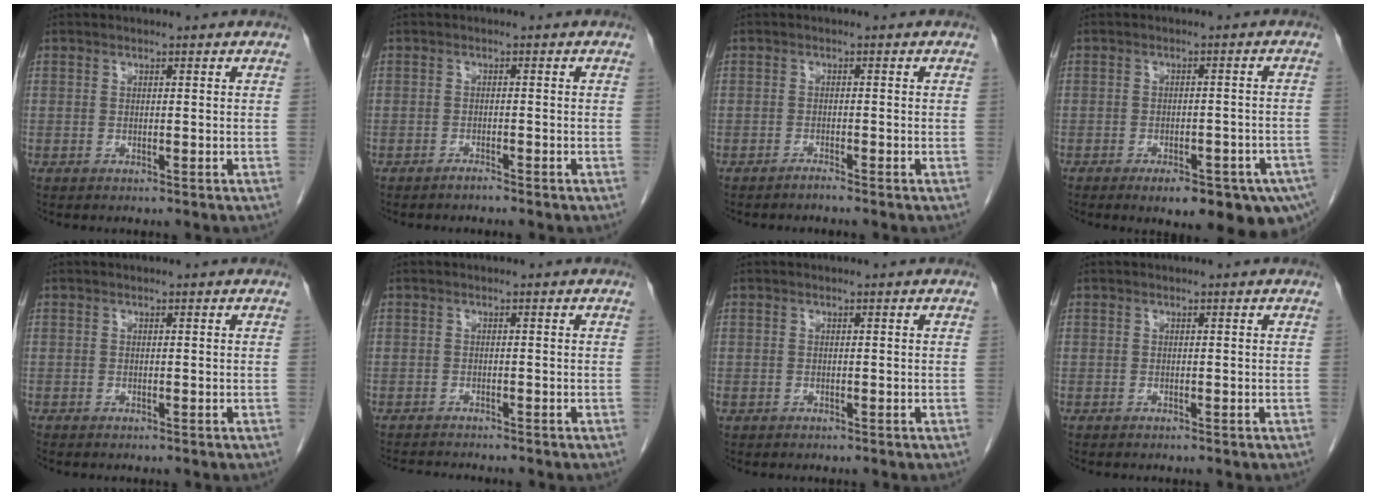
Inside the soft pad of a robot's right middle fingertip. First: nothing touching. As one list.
[{"total": 0.9, "force": [-0.9, 0.0, 0.2], "torque": [-0.005, 0.000, -0.014]}, {"total": 0.9, "force": [-0.9, -0.2, 0.2], "torque": [-0.004, 0.000, -0.016]}, {"total": 14.2, "force": [-9.1, 4.6, 9.8], "torque": [-0.082, 0.002, -0.110]}, {"total": 0.0}, {"total": 3.6, "force": [-3.5, -0.1, 0.9], "torque": [-0.012, -0.013, -0.056]}, {"total": 0.5, "force": [-0.2, 0.4, 0.1], "torque": [-0.008, 0.003, -0.001]}, {"total": 0.0}]